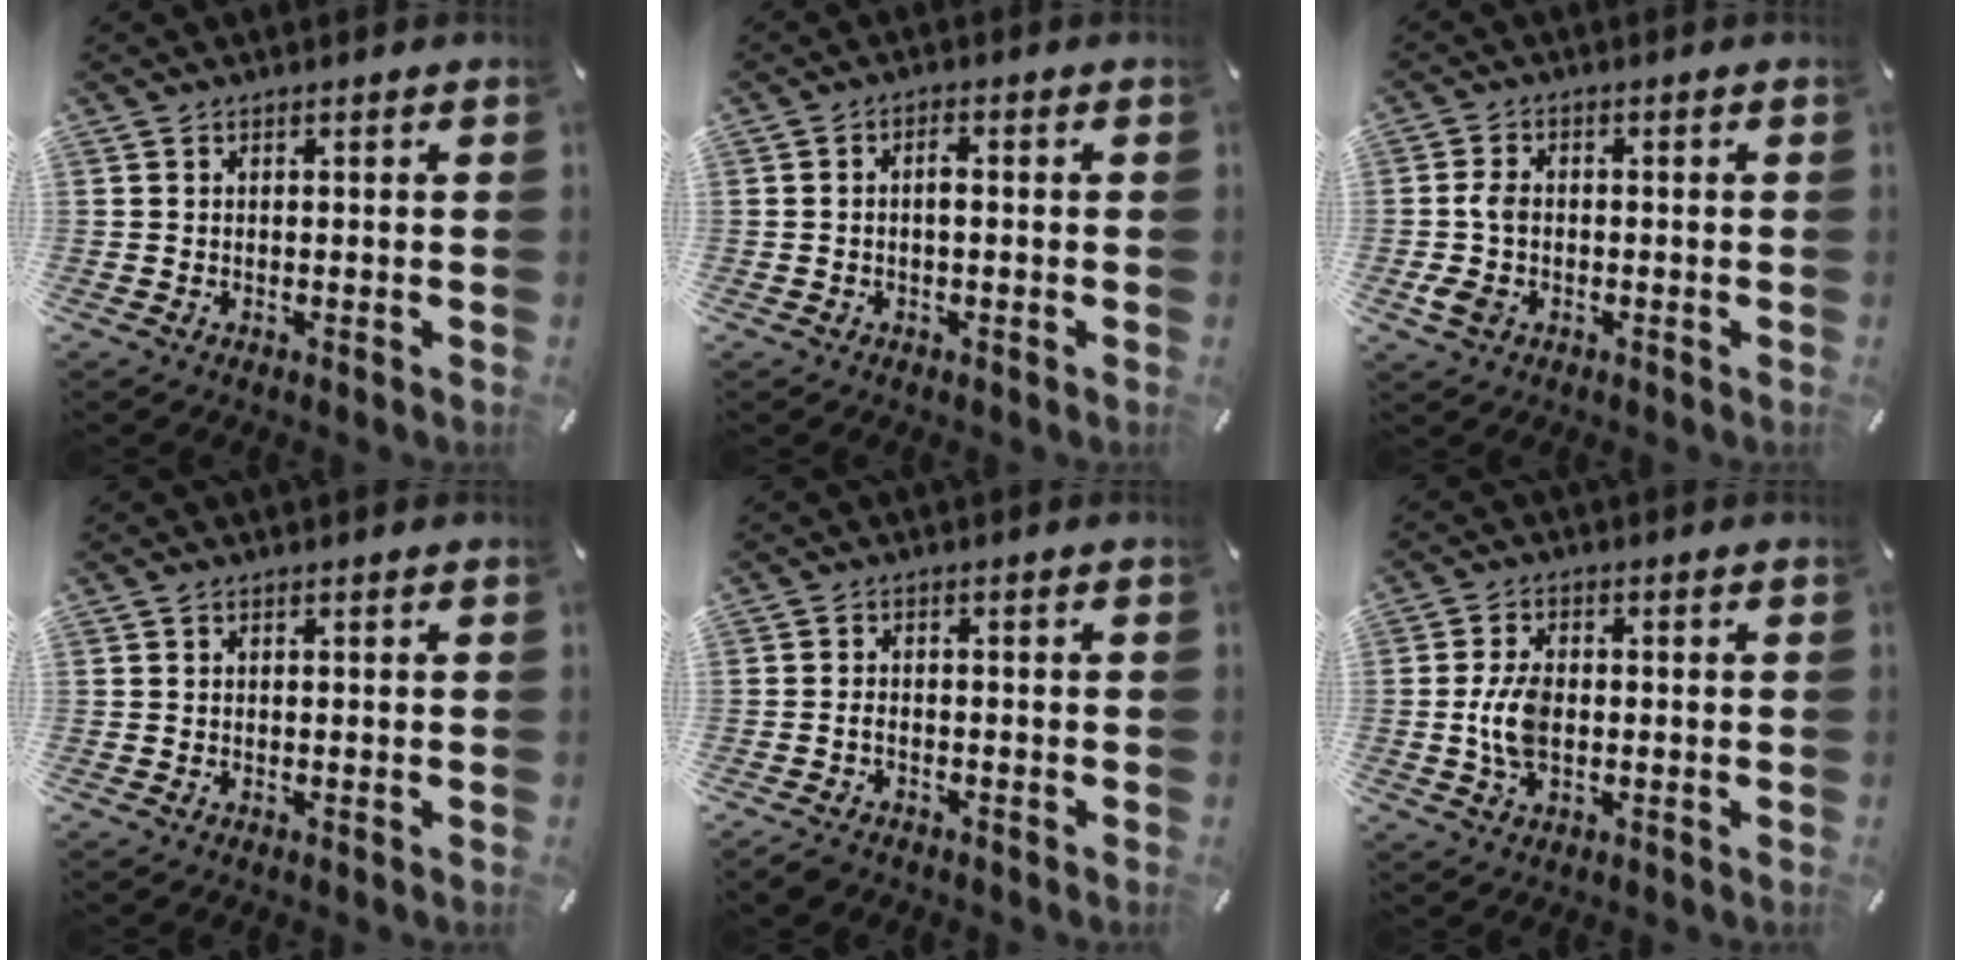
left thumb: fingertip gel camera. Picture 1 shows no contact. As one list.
[{"total": 2.3, "force": [-0.1, 1.1, 1.9], "torque": [-0.040, 0.007, -0.003]}, {"total": 5.0, "force": [-0.9, 3.6, 3.3], "torque": [-0.079, 0.002, -0.019]}, {"total": 0.0}, {"total": 2.2, "force": [-1.5, 1.1, 1.1], "torque": [-0.028, 0.005, -0.033]}, {"total": 7.1, "force": [-0.5, 4.2, 5.6], "torque": [-0.127, 0.001, -0.013]}]